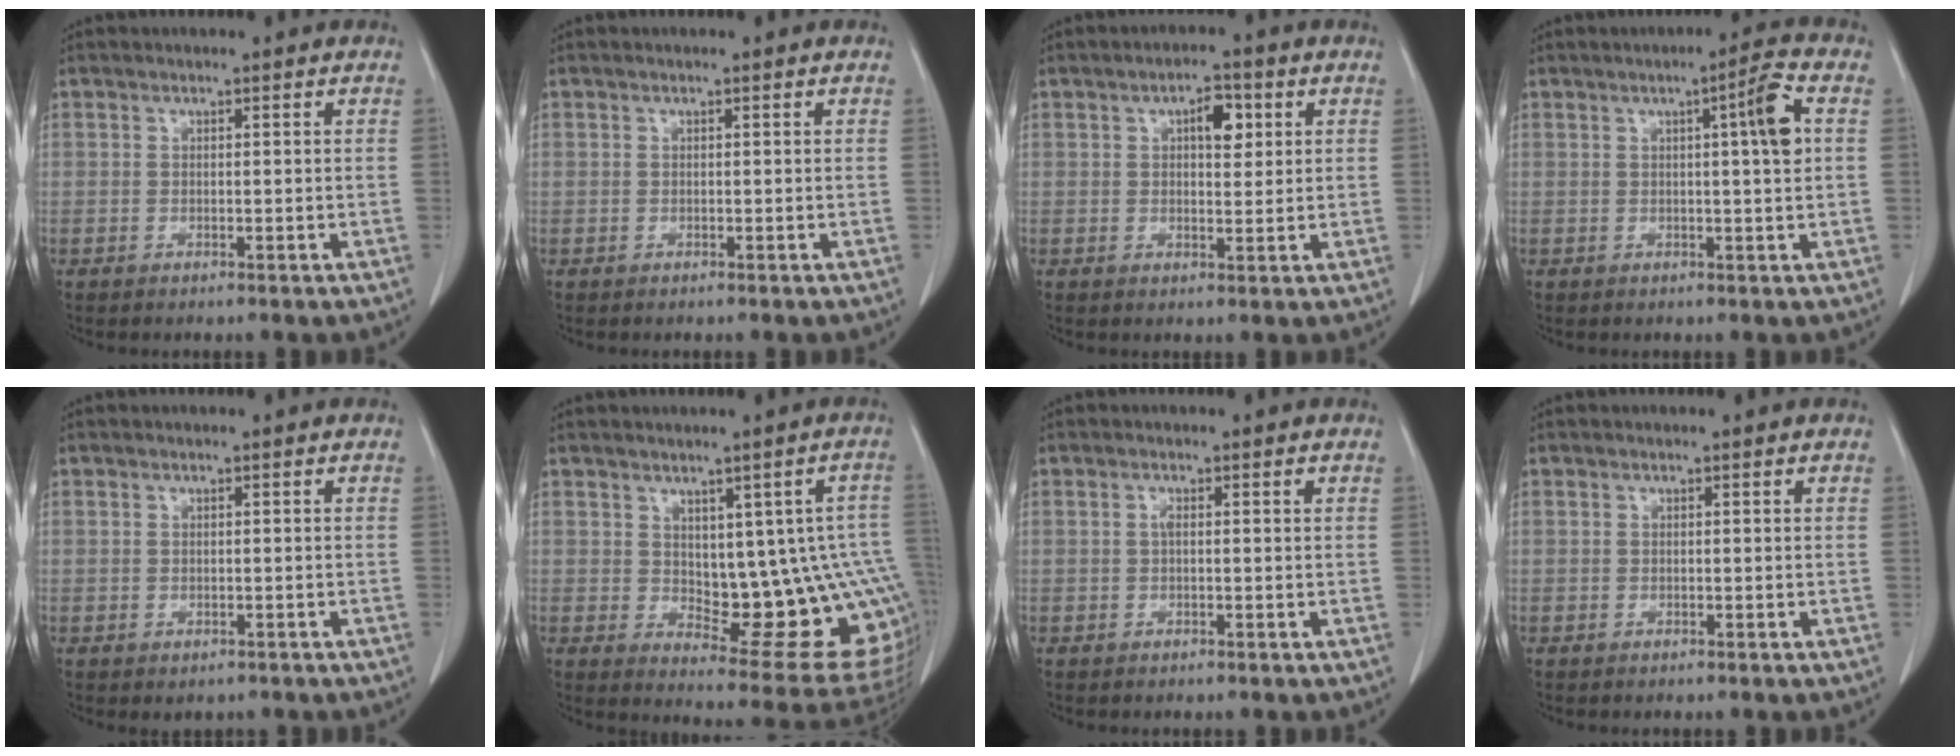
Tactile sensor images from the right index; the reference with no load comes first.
{"total": 0.0}
{"total": 4.4, "force": [1.6, 1.9, 3.7], "torque": [-0.055, 0.007, 0.022]}
{"total": 5.4, "force": [1.1, -0.3, 5.3], "torque": [-0.079, 0.004, 0.015]}
{"total": 1.1, "force": [-0.6, 0.9, 0.3], "torque": [-0.006, 0.001, -0.003]}
{"total": 16.2, "force": [-0.3, 5.9, 15.1], "torque": [-0.141, 0.011, 0.019]}
{"total": 1.3, "force": [0.3, 0.4, 1.2], "torque": [-0.025, 0.007, 0.005]}
{"total": 0.0}